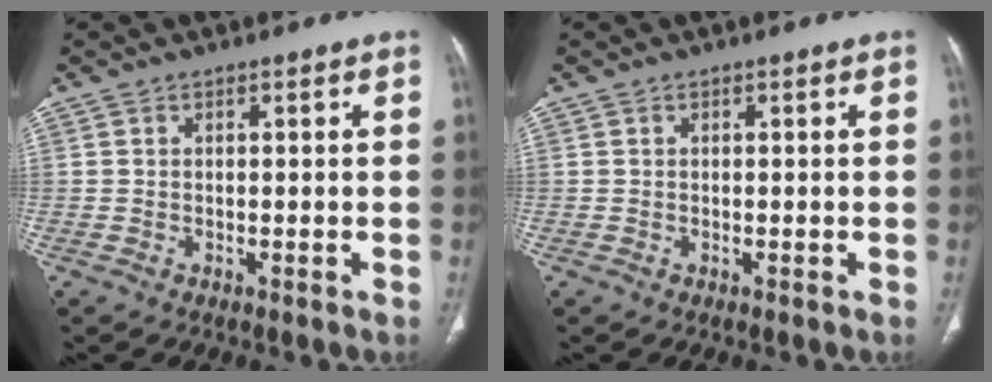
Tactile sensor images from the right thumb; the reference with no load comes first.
{"total": 0.0}